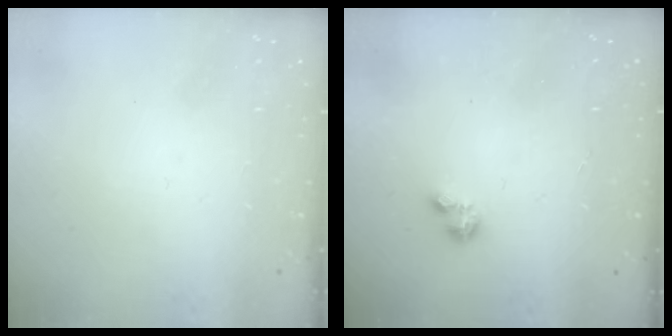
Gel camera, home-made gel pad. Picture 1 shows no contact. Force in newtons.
{"total": 0.7, "press": 0.6, "slide": 0.2}